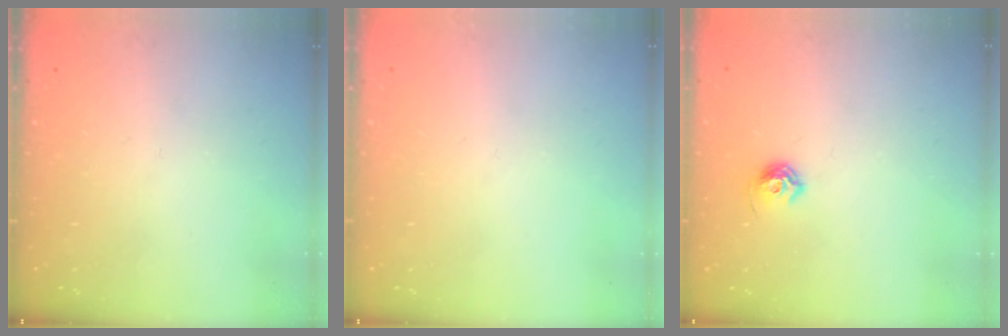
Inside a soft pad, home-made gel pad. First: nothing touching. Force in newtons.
{"total": 0.0}
{"total": 6.1, "press": 6.0, "slide": 1.1}